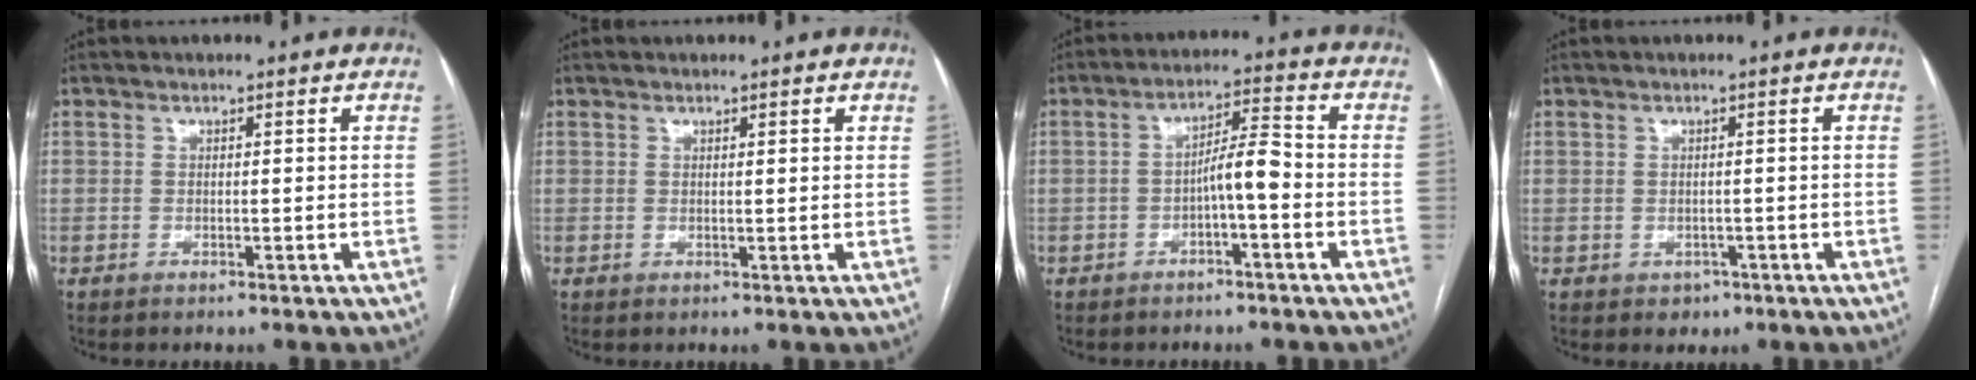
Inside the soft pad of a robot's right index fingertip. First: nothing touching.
{"total": 0.8, "force": [0.6, 0.2, 0.5], "torque": [-0.009, 0.003, 0.007]}
{"total": 5.2, "force": [-1.6, 0.8, 4.8], "torque": [-0.081, 0.018, -0.026]}
{"total": 2.0, "force": [-0.8, 1.7, 0.4], "torque": [0.001, 0.004, -0.006]}